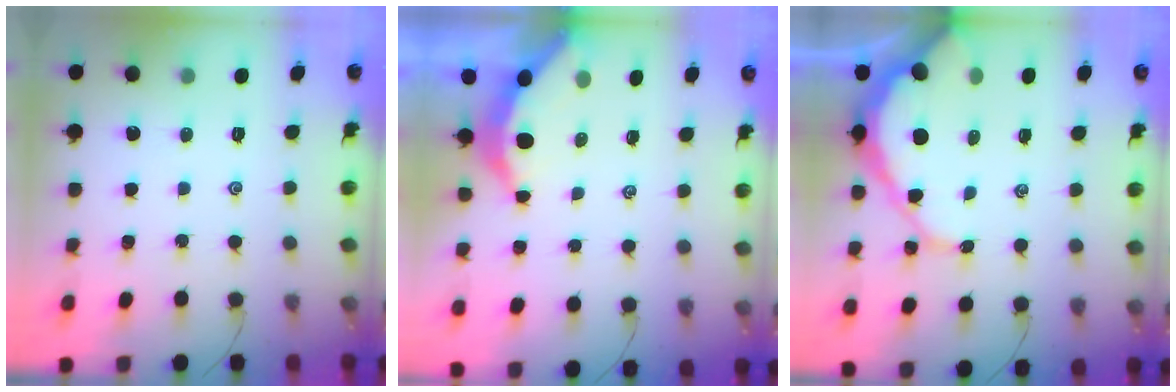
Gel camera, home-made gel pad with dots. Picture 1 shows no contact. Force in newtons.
{"total": 3.7, "press": 3.7, "slide": 0.4}
{"total": 11.4, "press": 11.3, "slide": 1.1}